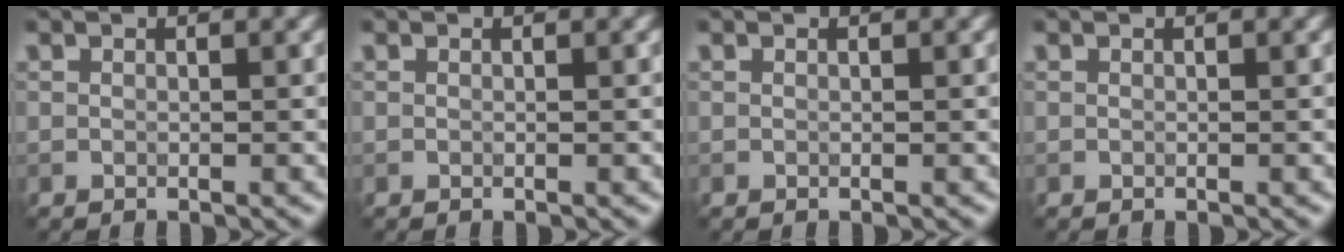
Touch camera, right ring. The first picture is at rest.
{"total": 0.0}
{"total": 0.0}
{"total": 0.0}